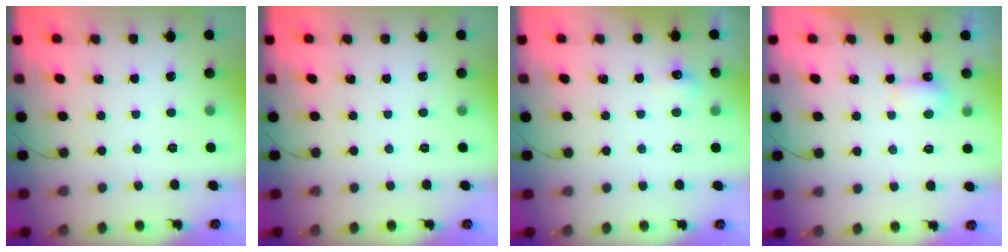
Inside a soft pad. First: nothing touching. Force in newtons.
{"total": 0.0}
{"total": 5.0, "press": 4.8, "slide": 1.4}
{"total": 3.2, "press": 3.0, "slide": 1.1}